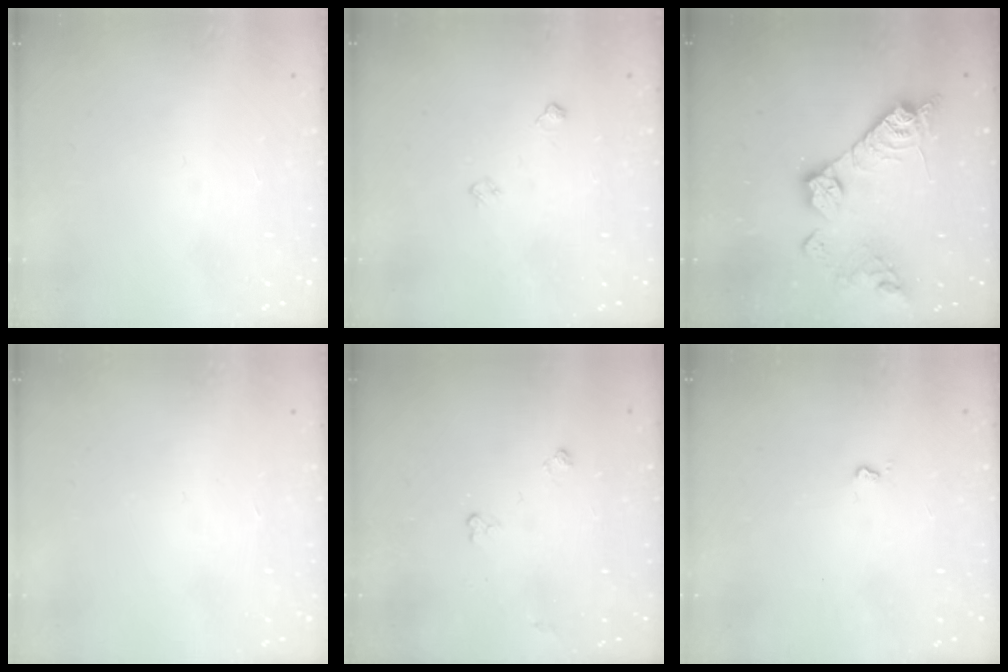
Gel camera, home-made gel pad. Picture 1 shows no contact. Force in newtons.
{"total": 4.4, "press": 4.4, "slide": 0.6}
{"total": 15.8, "press": 15.8, "slide": 0.8}
{"total": 0.0}
{"total": 4.7, "press": 4.7, "slide": 0.6}
{"total": 2.6, "press": 2.6, "slide": 0.4}